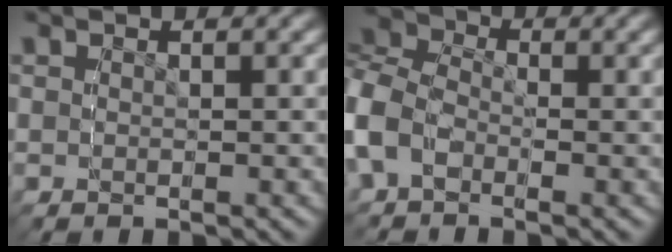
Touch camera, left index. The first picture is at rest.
{"total": 8.2, "force": [-1.7, 6.5, 4.7], "torque": [-0.094, -0.017, -0.029]}